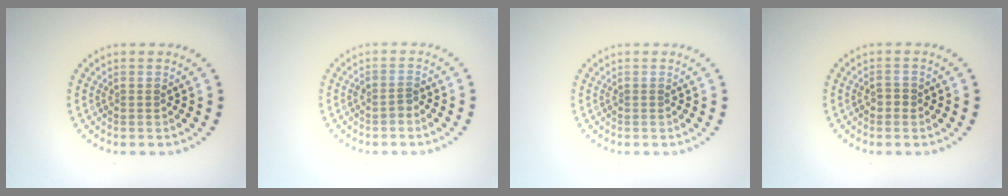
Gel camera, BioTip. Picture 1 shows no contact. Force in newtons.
{"total": 1.1, "press": 0.8, "slide": 0.7}
{"total": 0.0}
{"total": 1.0, "press": 0.9, "slide": 0.2}